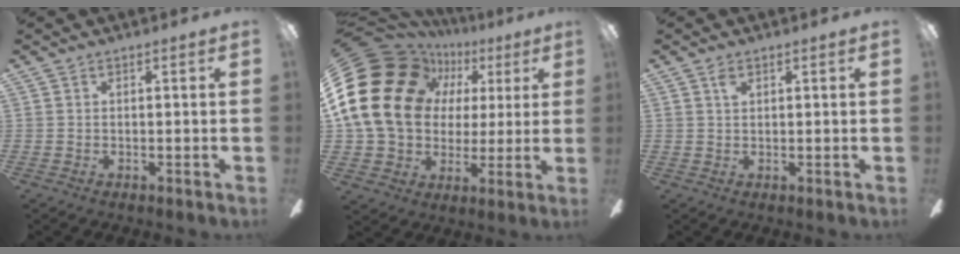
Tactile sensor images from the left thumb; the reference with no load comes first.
{"total": 25.2, "force": [5.9, 20.6, 13.2], "torque": [-0.279, -0.022, 0.133]}
{"total": 1.5, "force": [0.9, 0.8, 0.9], "torque": [-0.022, 0.002, 0.017]}